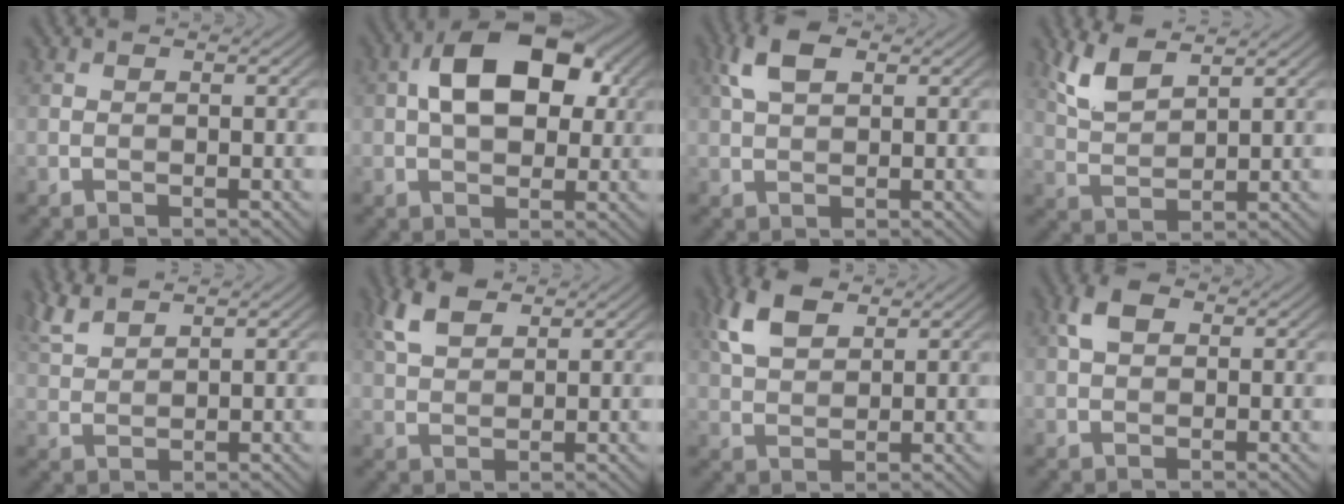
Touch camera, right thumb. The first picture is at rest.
{"total": 11.0, "force": [2.3, 6.5, 8.6], "torque": [-0.147, 0.017, 0.028]}
{"total": 4.8, "force": [1.9, 2.4, 3.6], "torque": [-0.088, 0.012, 0.036]}
{"total": 5.5, "force": [3.7, 1.9, 3.6], "torque": [-0.096, 0.005, 0.083]}
{"total": 4.2, "force": [3.5, 1.0, 2.1], "torque": [-0.059, 0.009, 0.081]}
{"total": 5.6, "force": [3.3, 2.7, 3.6], "torque": [-0.088, 0.010, 0.067]}
{"total": 6.7, "force": [3.6, 3.5, 4.5], "torque": [-0.109, 0.012, 0.070]}
{"total": 3.4, "force": [1.1, 2.3, 2.3], "torque": [-0.050, 0.010, 0.015]}